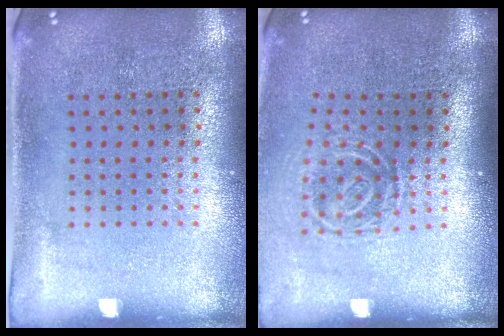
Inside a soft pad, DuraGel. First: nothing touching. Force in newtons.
{"total": 1.6, "press": 1.1, "slide": 1.2}